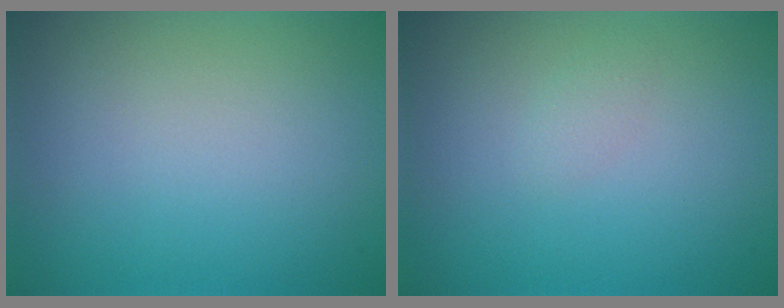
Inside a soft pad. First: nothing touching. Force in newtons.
{"total": 0.7, "press": 0.7, "slide": 0.0}